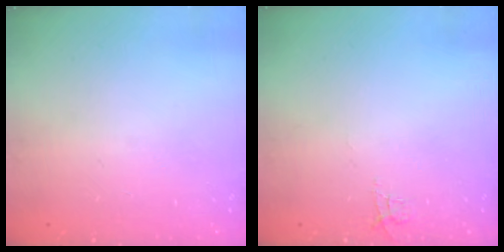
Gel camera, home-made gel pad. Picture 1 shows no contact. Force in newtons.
{"total": 2.9, "press": 2.9, "slide": 0.3}